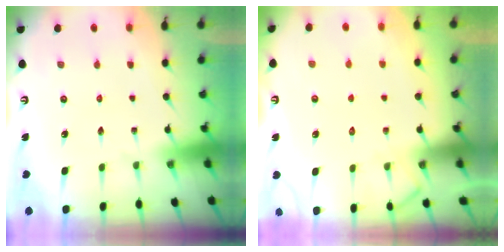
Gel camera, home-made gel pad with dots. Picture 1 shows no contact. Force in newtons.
{"total": 6.1, "press": 6.1, "slide": 0.7}